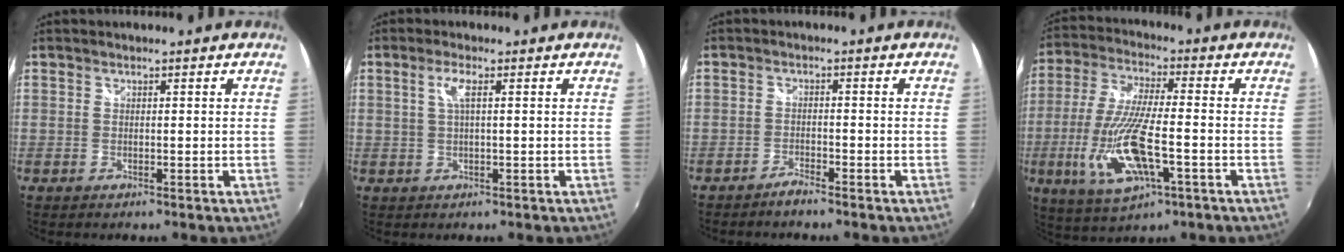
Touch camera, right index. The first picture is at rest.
{"total": 2.7, "force": [0.7, 0.1, 2.6], "torque": [-0.053, 0.003, 0.012]}
{"total": 2.1, "force": [-2.0, 0.2, 0.7], "torque": [-0.025, -0.002, -0.040]}
{"total": 16.0, "force": [-4.8, 4.8, 14.6], "torque": [-0.310, -0.019, -0.086]}